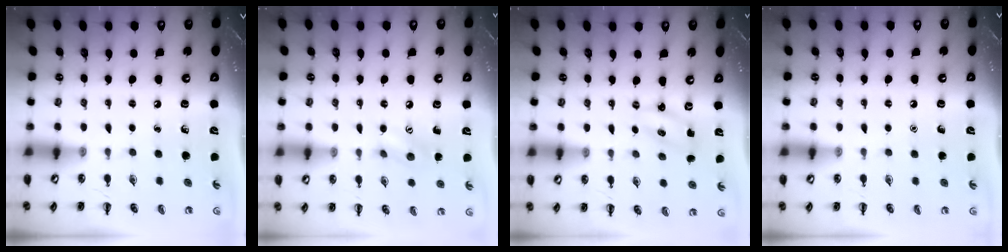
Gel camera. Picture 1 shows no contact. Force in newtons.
{"total": 8.1, "press": 8.0, "slide": 1.5}
{"total": 2.0, "press": 1.9, "slide": 0.6}
{"total": 1.5, "press": 1.5, "slide": 0.1}